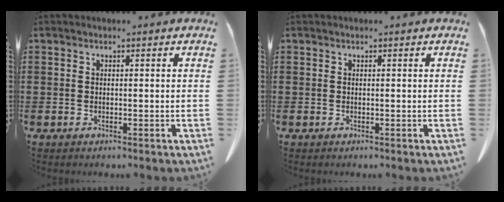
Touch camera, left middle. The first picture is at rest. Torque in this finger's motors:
{"motor_torque": [-0.11, 0.19, -0.01, 0.00]}